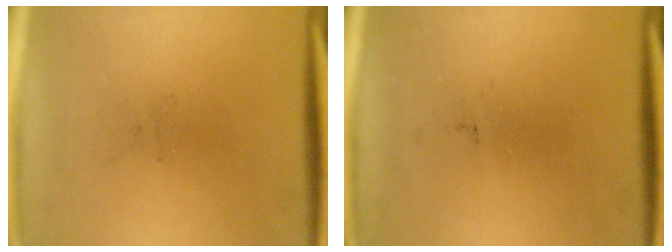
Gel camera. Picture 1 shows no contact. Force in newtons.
{"total": 0.0}